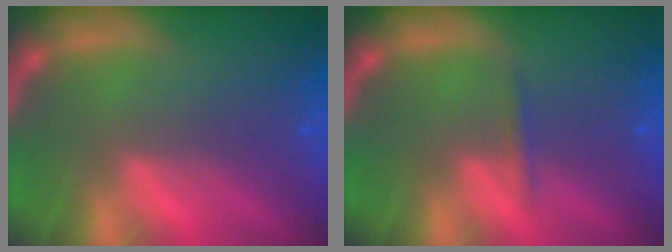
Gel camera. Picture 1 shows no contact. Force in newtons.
{"total": 0.9}